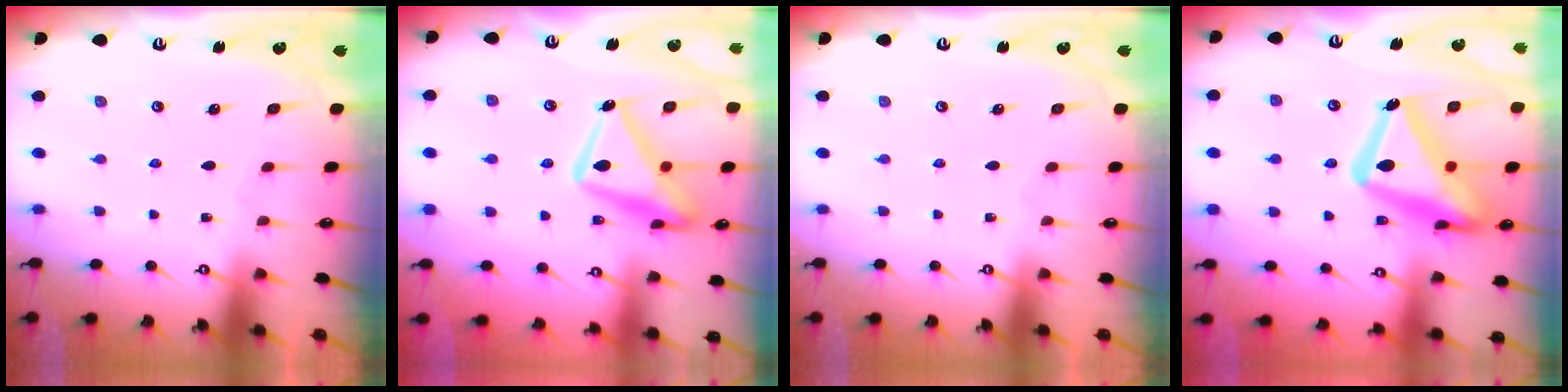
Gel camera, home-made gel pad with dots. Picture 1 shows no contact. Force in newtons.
{"total": 18.5, "press": 18.5, "slide": 1.5}
{"total": 0.0}
{"total": 24.0, "press": 24.0, "slide": 1.6}